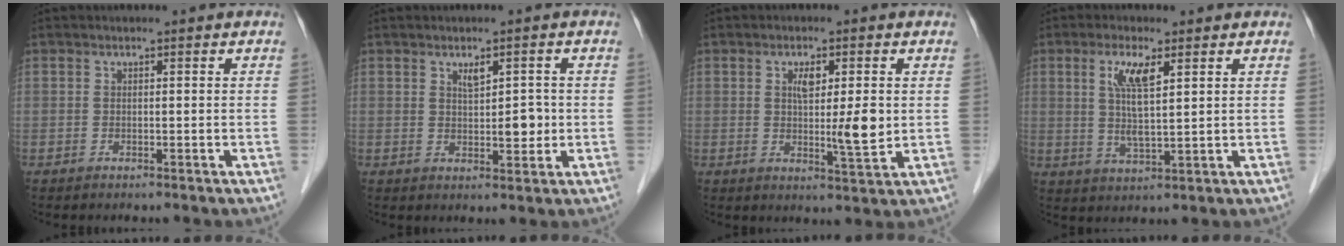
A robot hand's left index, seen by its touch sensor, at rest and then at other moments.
{"total": 3.8, "force": [0.5, 1.7, 3.3], "torque": [-0.051, 0.000, 0.014]}
{"total": 6.3, "force": [0.6, 1.3, 6.2], "torque": [-0.095, -0.006, 0.011]}
{"total": 6.1, "force": [2.3, 0.8, 5.6], "torque": [-0.114, 0.000, 0.046]}